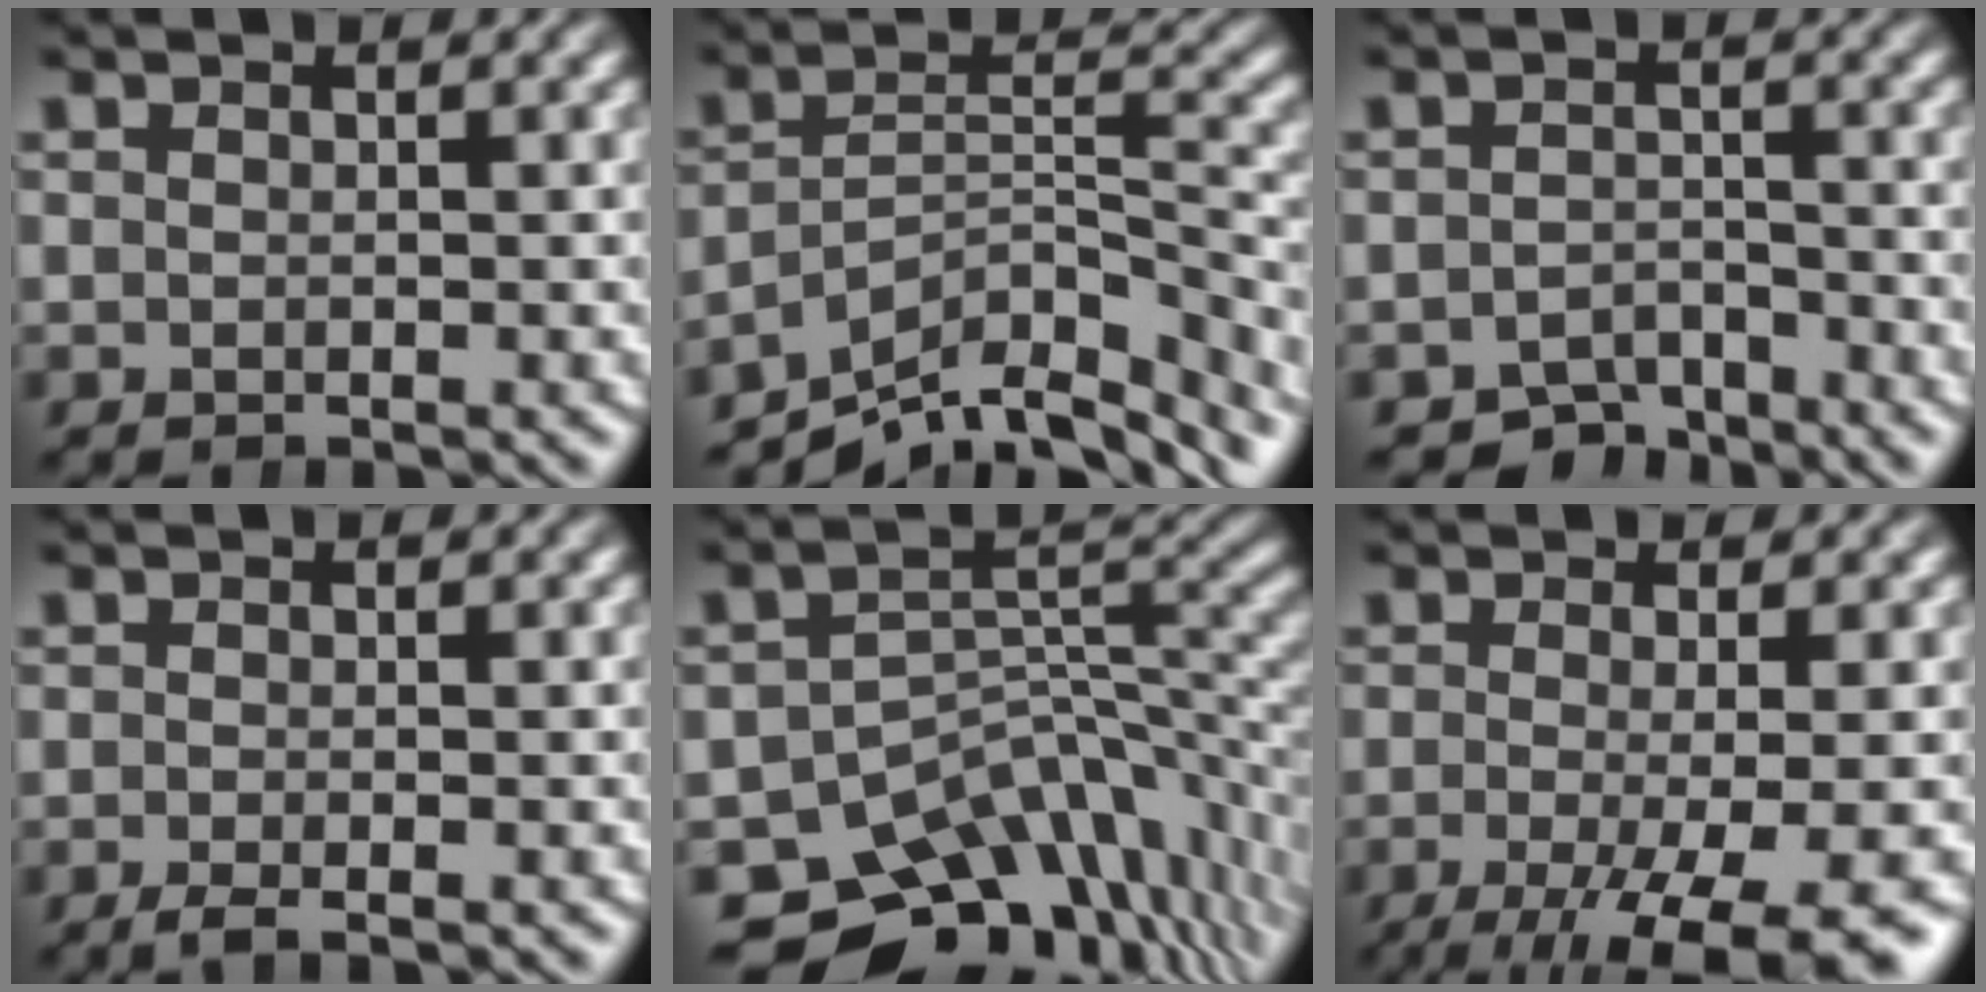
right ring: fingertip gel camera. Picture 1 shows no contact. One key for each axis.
{"total": 9.6, "fx": -6.2, "fy": 5.0, "fz": 5.4, "tx": -0.078, "ty": -0.021, "tz": -0.091}
{"total": 4.5, "fx": -4.1, "fy": 1.8, "fz": 0.4, "tx": 0.005, "ty": -0.016, "tz": -0.066}
{"total": 1.9, "fx": -1.6, "fy": 0.7, "fz": 0.8, "tx": -0.023, "ty": -0.008, "tz": -0.024}
{"total": 14.5, "fx": -8.5, "fy": 9.0, "fz": 7.6, "tx": -0.118, "ty": -0.037, "tz": -0.123}
{"total": 7.3, "fx": -3.9, "fy": 3.0, "fz": 5.3, "tx": -0.099, "ty": -0.043, "tz": -0.040}